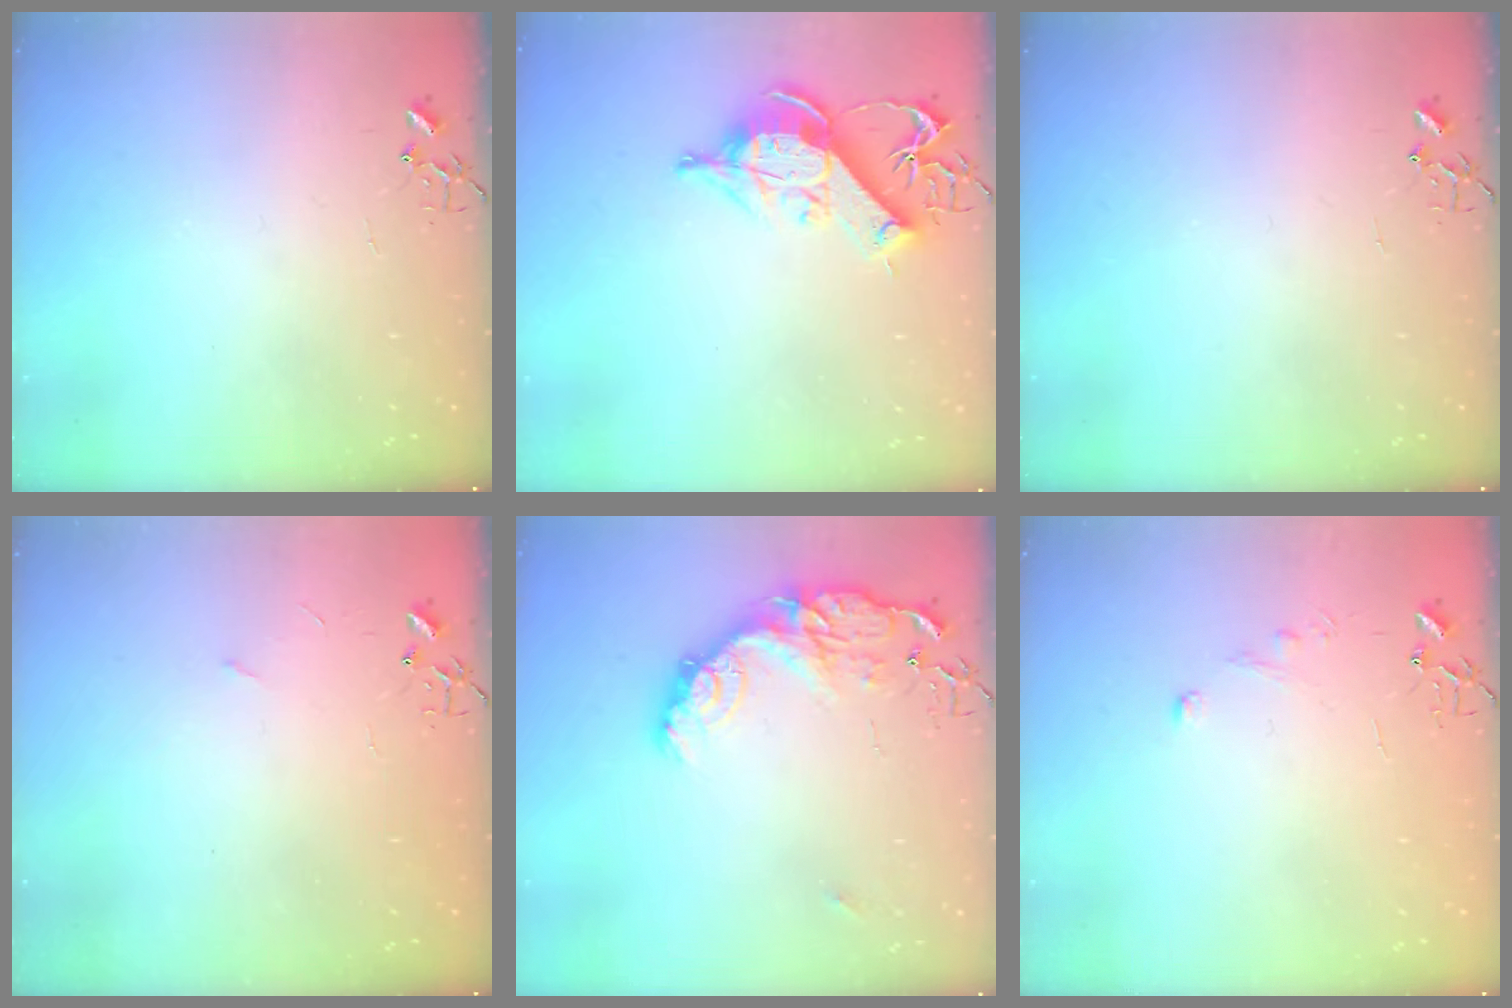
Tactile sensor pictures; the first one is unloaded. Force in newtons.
{"total": 12.7, "press": 12.5, "slide": 2.0}
{"total": 0.0}
{"total": 2.6, "press": 2.6, "slide": 0.4}
{"total": 15.2, "press": 15.2, "slide": 1.2}
{"total": 4.6, "press": 4.6, "slide": 0.4}